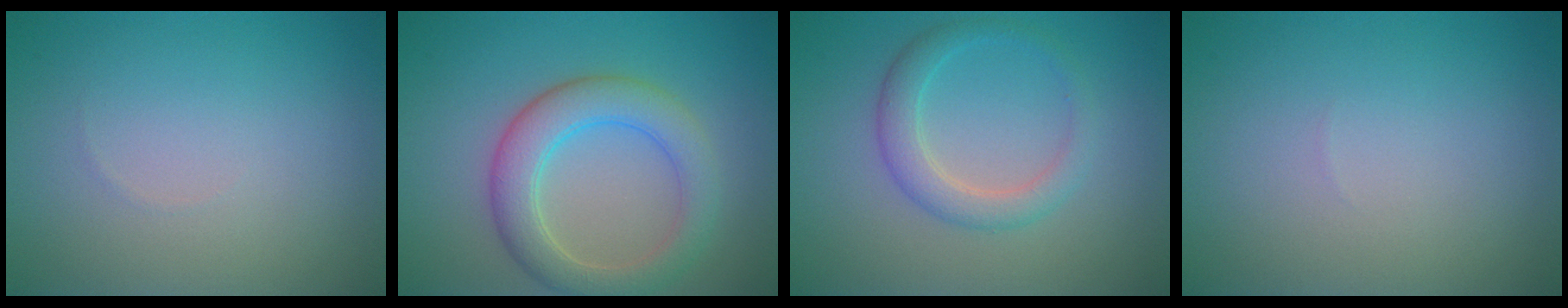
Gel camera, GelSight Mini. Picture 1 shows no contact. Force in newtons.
{"total": 5.0, "press": 5.0, "slide": 0.1}
{"total": 2.8, "press": 2.8, "slide": 0.1}
{"total": 0.0}